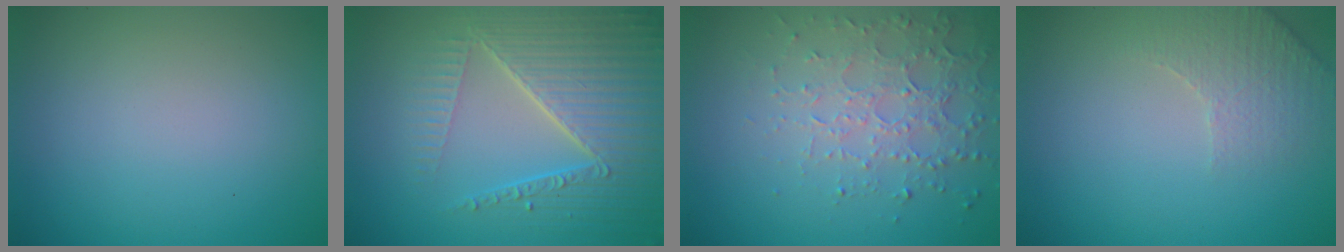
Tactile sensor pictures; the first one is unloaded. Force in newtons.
{"total": 6.9, "press": 5.3, "slide": 4.4}
{"total": 3.9, "press": 3.0, "slide": 2.5}
{"total": 2.8, "press": 2.7, "slide": 0.8}